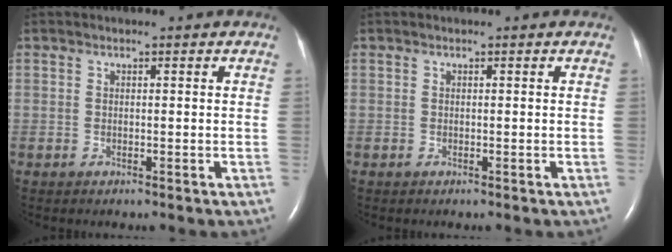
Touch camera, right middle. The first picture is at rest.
{"total": 0.0}